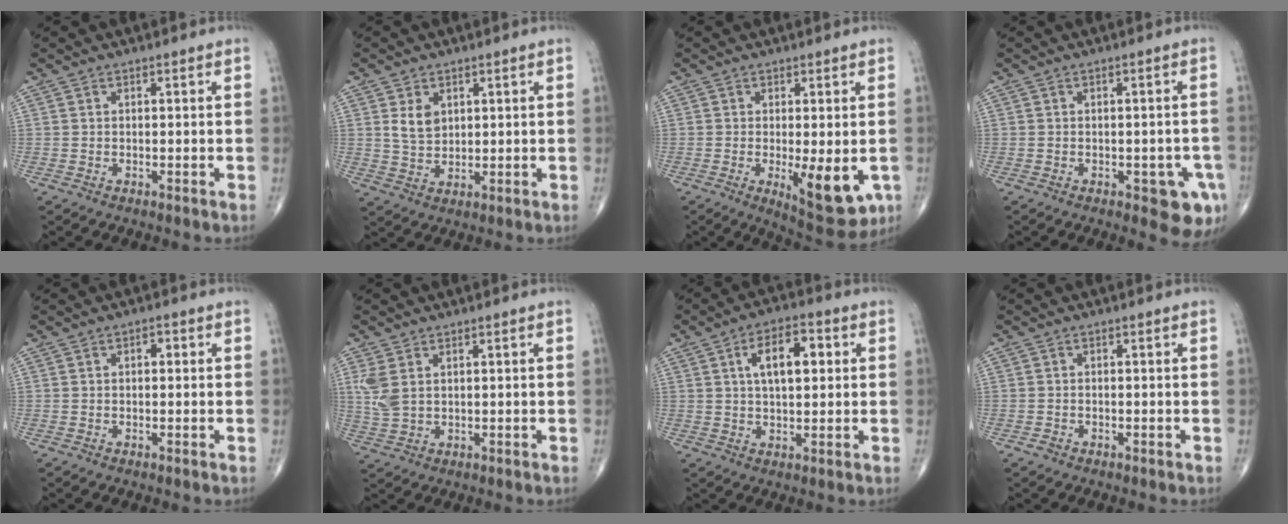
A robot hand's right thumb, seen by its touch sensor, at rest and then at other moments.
{"total": 4.7, "force": [1.7, 3.3, 2.9], "torque": [-0.039, -0.014, 0.038]}
{"total": 10.3, "force": [-2.5, 3.8, 9.3], "torque": [-0.112, -0.021, -0.025]}
{"total": 6.6, "force": [-2.6, 2.8, 5.4], "torque": [-0.039, 0.003, -0.027]}
{"total": 1.3, "force": [0.3, 0.8, 1.0], "torque": [-0.009, 0.004, 0.000]}
{"total": 4.6, "force": [1.5, 2.7, 3.3], "torque": [-0.084, 0.000, 0.041]}
{"total": 9.1, "force": [2.3, 4.4, 7.6], "torque": [-0.109, 0.009, 0.033]}
{"total": 0.7, "force": [-0.5, 0.5, 0.3], "torque": [-0.002, 0.004, -0.011]}